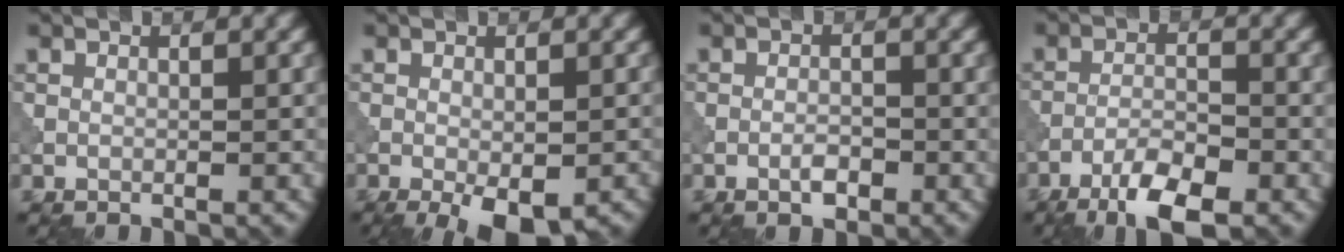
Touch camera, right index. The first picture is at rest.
{"total": 5.4, "force": [-2.7, 2.1, 4.3], "torque": [-0.062, -0.010, -0.032]}
{"total": 1.4, "force": [-0.8, 0.5, 1.0], "torque": [-0.021, 0.003, -0.018]}
{"total": 5.1, "force": [-3.5, 1.3, 3.5], "torque": [-0.068, 0.001, -0.068]}